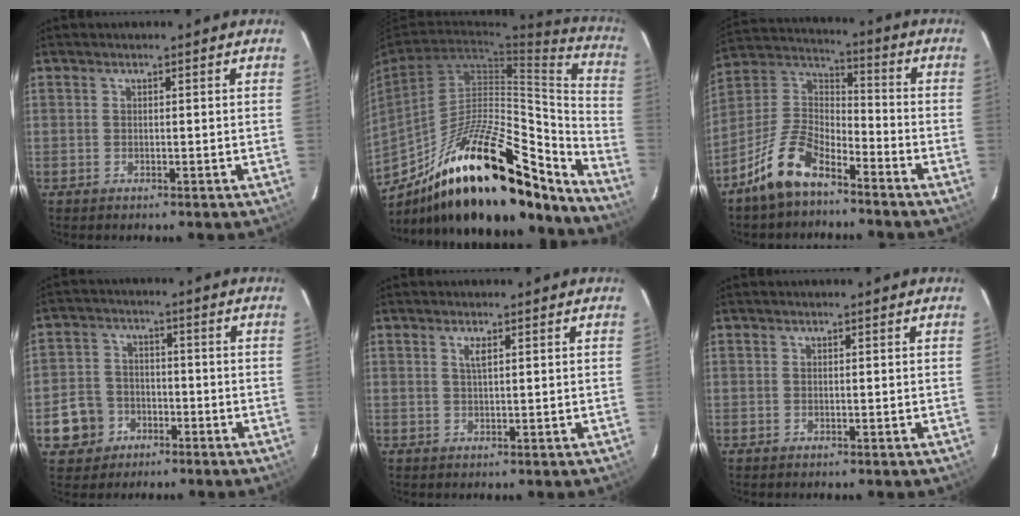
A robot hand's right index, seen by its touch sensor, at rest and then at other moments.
{"total": 27.8, "force": [-19.8, 8.7, 17.5], "torque": [-0.254, 0.001, -0.311]}
{"total": 12.2, "force": [-8.4, 5.2, 7.2], "torque": [-0.163, 0.022, -0.164]}
{"total": 7.9, "force": [-3.4, 6.9, 1.8], "torque": [-0.062, 0.022, -0.052]}
{"total": 1.6, "force": [0.9, 0.3, 1.3], "torque": [-0.023, 0.004, 0.016]}
{"total": 0.0}